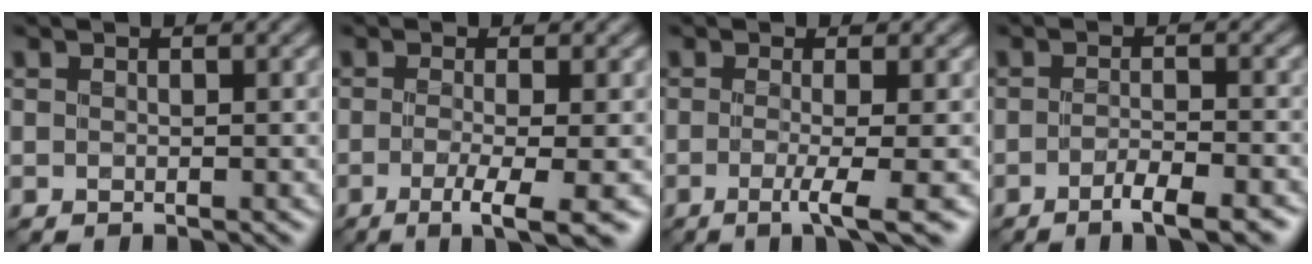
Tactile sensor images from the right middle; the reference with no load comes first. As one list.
[{"total": 4.6, "force": [-1.9, 0.9, 4.0], "torque": [-0.063, -0.007, -0.035]}, {"total": 3.7, "force": [-1.1, 0.7, 3.4], "torque": [-0.053, -0.006, -0.025]}, {"total": 3.8, "force": [-2.5, 0.9, 2.8], "torque": [-0.044, 0.001, -0.040]}]